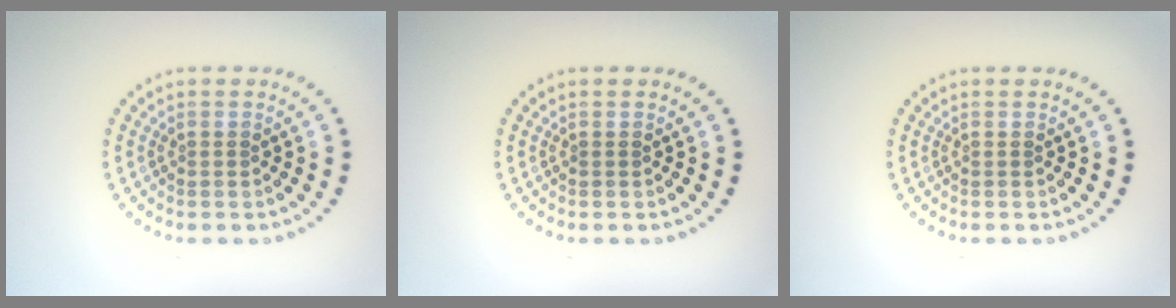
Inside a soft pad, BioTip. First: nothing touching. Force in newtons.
{"total": 0.0}
{"total": 0.0}